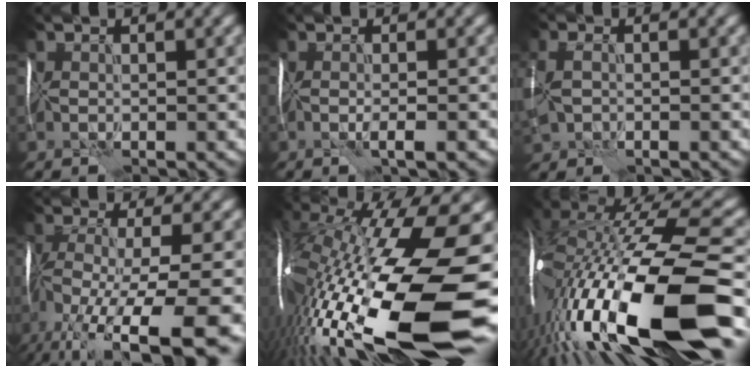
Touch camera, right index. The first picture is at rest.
{"total": 1.5, "force": [-0.8, 0.1, 1.3], "torque": [-0.022, -0.001, -0.009]}
{"total": 4.5, "force": [-0.5, 2.7, 3.5], "torque": [-0.095, -0.003, 0.001]}
{"total": 14.5, "force": [-8.2, 4.5, 11.1], "torque": [-0.244, -0.022, -0.104]}
{"total": 19.2, "force": [-4.6, 6.1, 17.6], "torque": [-0.348, -0.029, -0.068]}
{"total": 17.4, "force": [-5.5, 5.5, 15.5], "torque": [-0.301, -0.016, -0.085]}